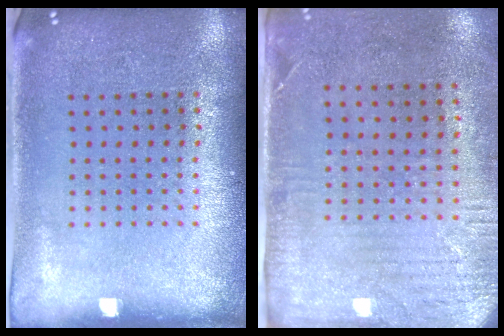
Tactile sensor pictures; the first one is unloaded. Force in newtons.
{"total": 2.9, "press": 2.3, "slide": 1.7}